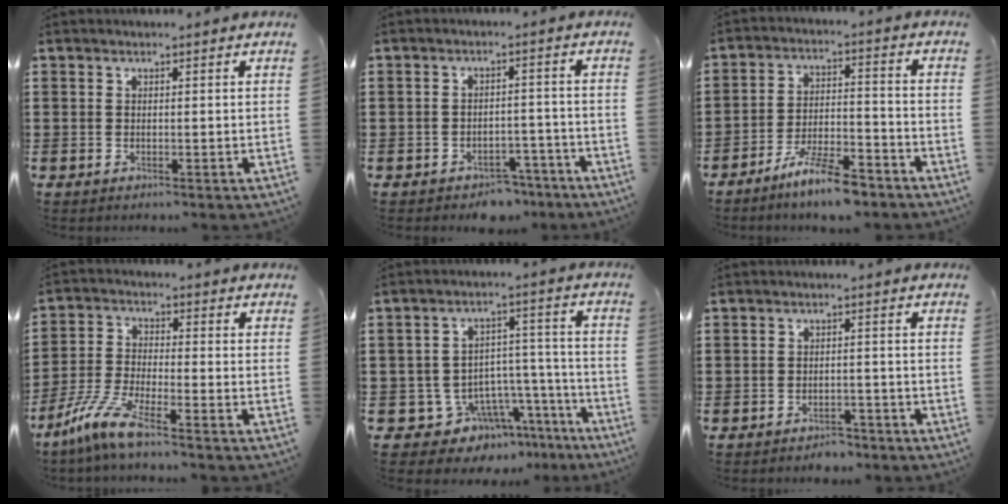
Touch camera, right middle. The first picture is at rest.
{"total": 3.3, "force": [-3.1, 1.0, 0.3], "torque": [-0.011, 0.005, -0.063]}
{"total": 8.1, "force": [-6.9, 1.0, 4.2], "torque": [-0.083, 0.004, -0.130]}
{"total": 7.4, "force": [-5.5, 0.5, 5.0], "torque": [-0.128, -0.020, -0.114]}
{"total": 8.2, "force": [-6.4, 4.9, 1.7], "torque": [-0.037, 0.022, -0.112]}
{"total": 2.2, "force": [-2.1, 0.4, -0.1], "torque": [-0.008, 0.001, -0.047]}